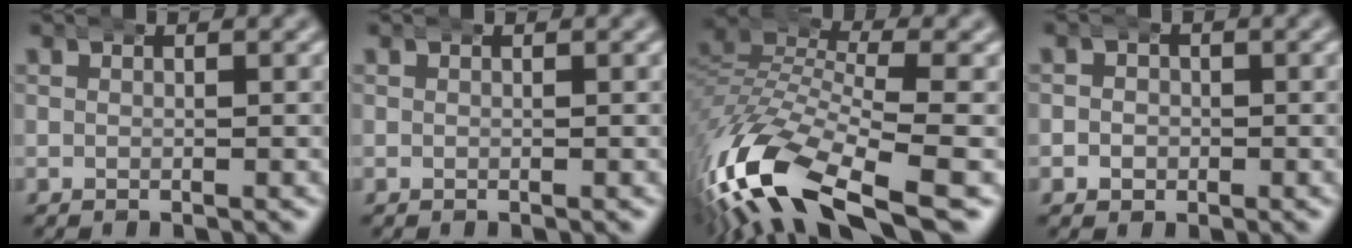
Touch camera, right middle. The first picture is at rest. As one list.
[{"total": 0.0}, {"total": 11.4, "force": [-4.9, 5.6, 8.6], "torque": [-0.201, -0.044, -0.058]}, {"total": 2.4, "force": [-0.5, 2.3, 0.4], "torque": [-0.010, -0.002, -0.014]}]